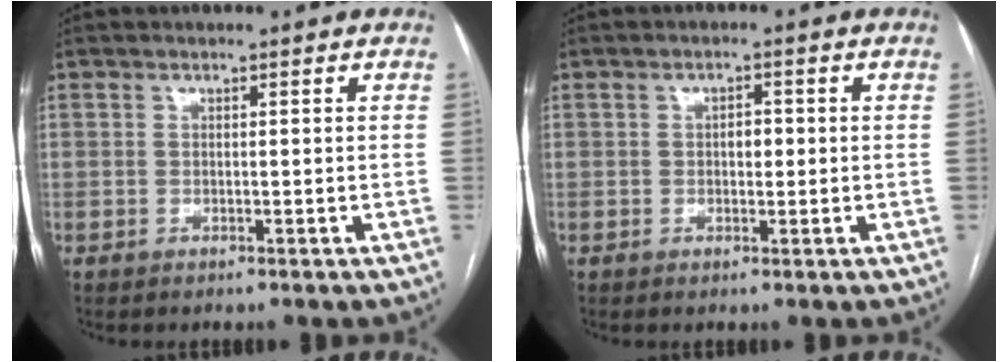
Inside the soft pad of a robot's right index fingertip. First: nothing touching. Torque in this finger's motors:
{"motor_torque": [0.41, 0.15, 0.16, 0.03]}